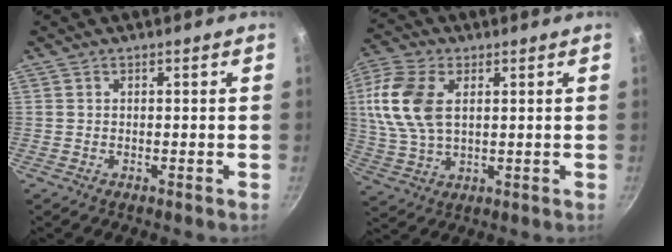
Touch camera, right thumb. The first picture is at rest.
{"total": 13.2, "force": [2.9, 7.8, 10.2], "torque": [-0.206, -0.001, 0.054]}